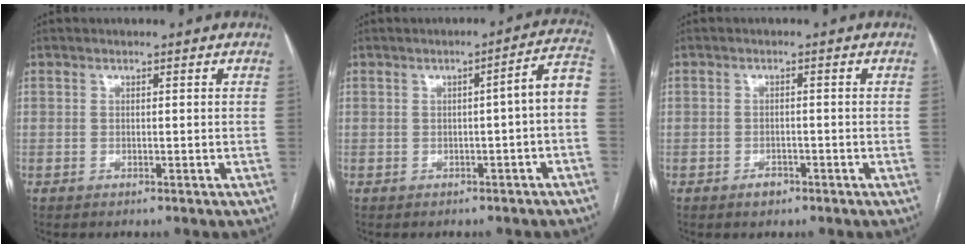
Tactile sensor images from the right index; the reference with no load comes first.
{"total": 5.4, "force": [-1.0, 0.0, 5.3], "torque": [-0.058, 0.019, -0.014]}
{"total": 1.8, "force": [-1.2, 1.1, 0.7], "torque": [-0.008, 0.004, -0.015]}